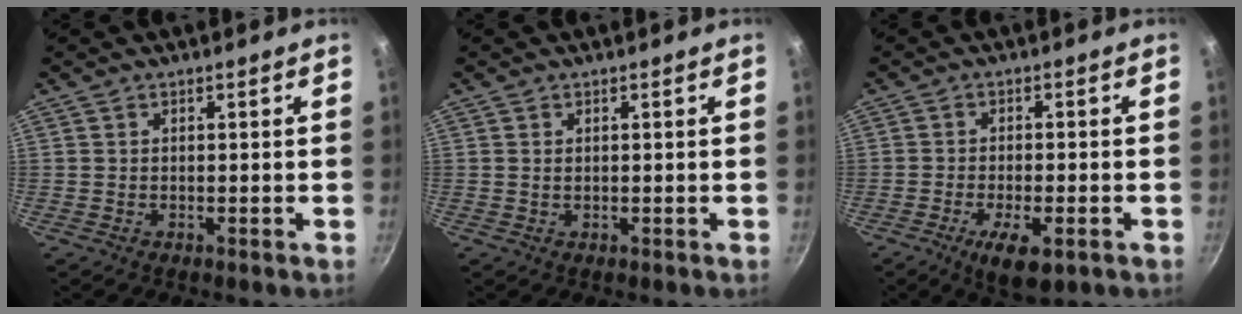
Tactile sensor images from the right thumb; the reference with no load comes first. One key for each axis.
{"total": 0.8, "fx": 0.2, "fy": 0.5, "fz": 0.5, "tx": -0.008, "ty": 0.001, "tz": 0.003}
{"total": 7.7, "fx": -3.4, "fy": 2.8, "fz": 6.3, "tx": -0.102, "ty": 0.007, "tz": -0.052}